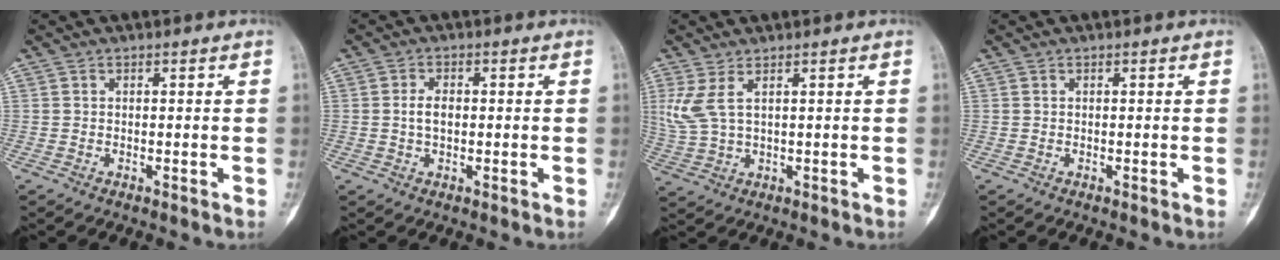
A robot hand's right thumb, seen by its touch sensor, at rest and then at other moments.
{"total": 3.0, "force": [0.1, 1.8, 2.4], "torque": [-0.044, 0.004, 0.001]}
{"total": 5.6, "force": [2.4, 1.9, 4.7], "torque": [-0.122, -0.006, 0.062]}
{"total": 0.0}